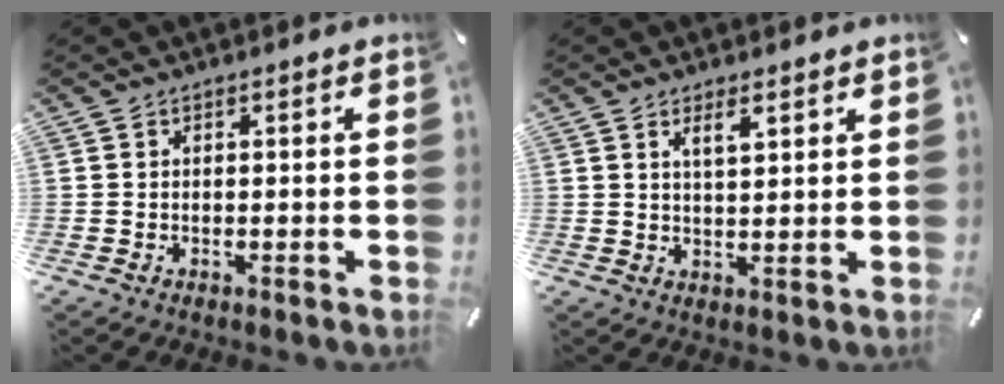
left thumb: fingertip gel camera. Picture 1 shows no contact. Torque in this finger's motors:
{"motor_torque": [0.46, 0.71, 0.42, -0.65, 0.22]}